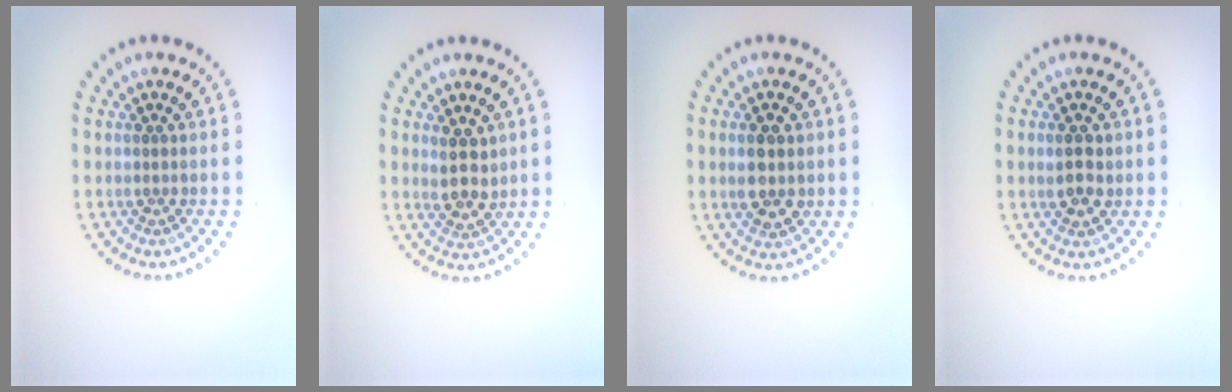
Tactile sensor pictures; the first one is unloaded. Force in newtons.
{"total": 2.7, "press": 2.5, "slide": 1.1}
{"total": 2.8, "press": 2.8, "slide": 0.4}
{"total": 2.3, "press": 2.3, "slide": 0.4}